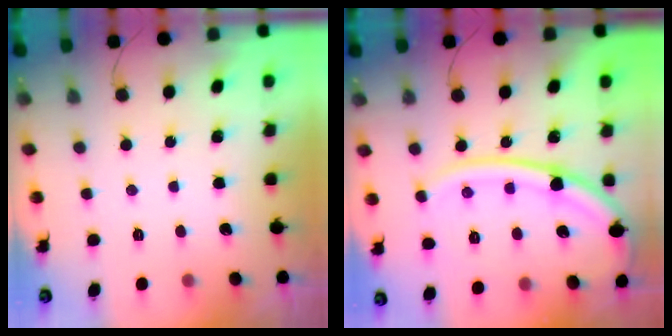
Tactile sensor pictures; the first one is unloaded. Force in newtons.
{"total": 16.6, "press": 16.5, "slide": 1.8}